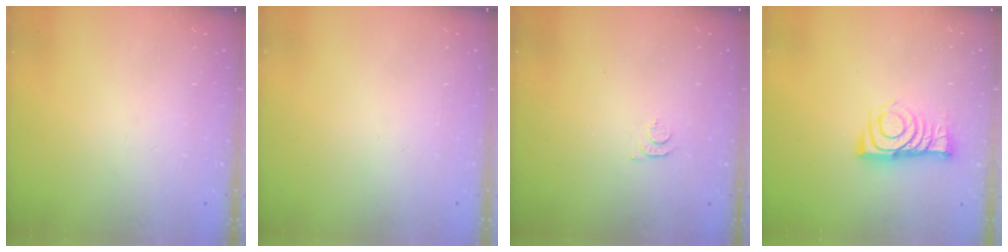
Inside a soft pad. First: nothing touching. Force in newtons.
{"total": 1.7, "press": 1.7, "slide": 0.1}
{"total": 3.7, "press": 3.6, "slide": 0.4}
{"total": 9.7, "press": 9.7, "slide": 0.4}